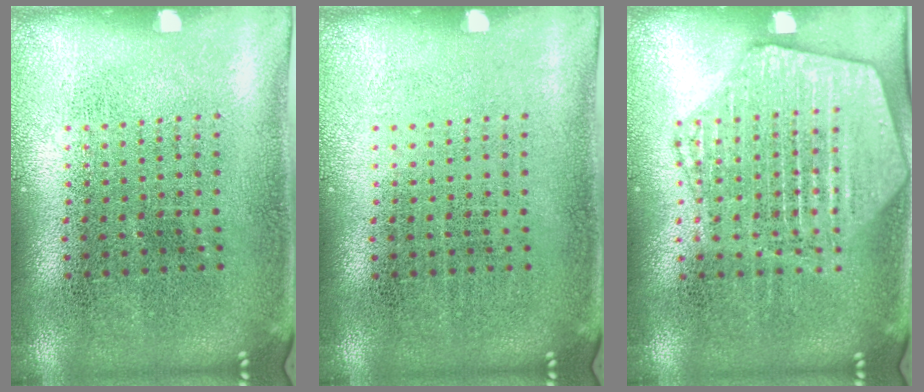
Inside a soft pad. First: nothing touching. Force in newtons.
{"total": 0.0}
{"total": 2.0, "press": 2.0, "slide": 0.2}